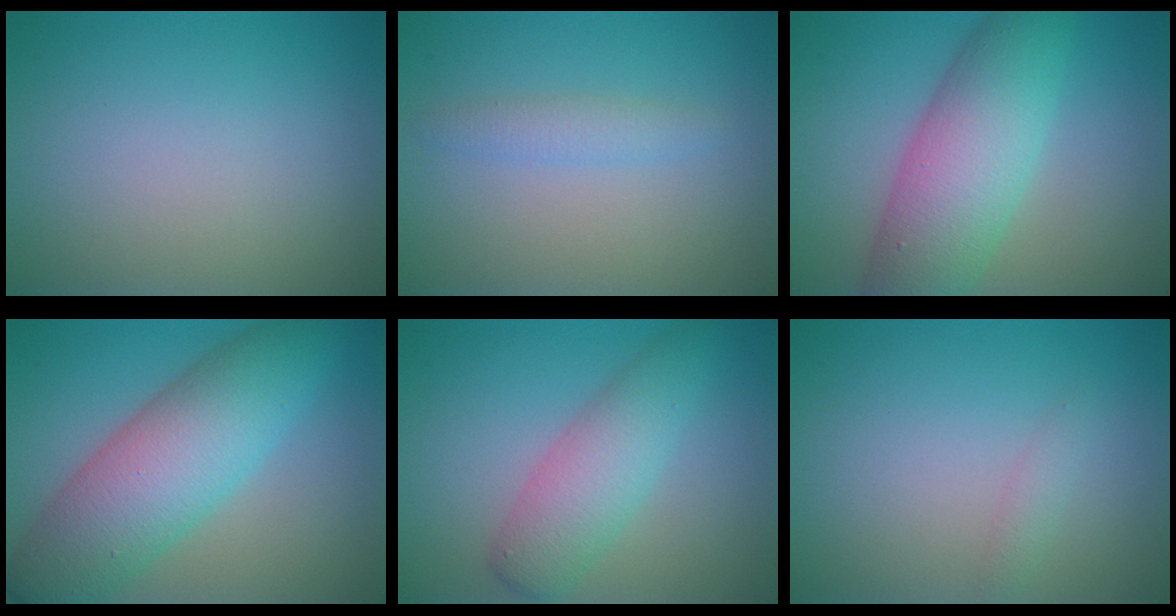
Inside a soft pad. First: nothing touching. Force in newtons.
{"total": 1.6, "press": 1.6, "slide": 0.1}
{"total": 8.3, "press": 8.3, "slide": 0.1}
{"total": 9.3, "press": 9.3, "slide": 0.1}
{"total": 4.5, "press": 4.5, "slide": 0.1}
{"total": 0.9, "press": 0.9, "slide": 0.1}